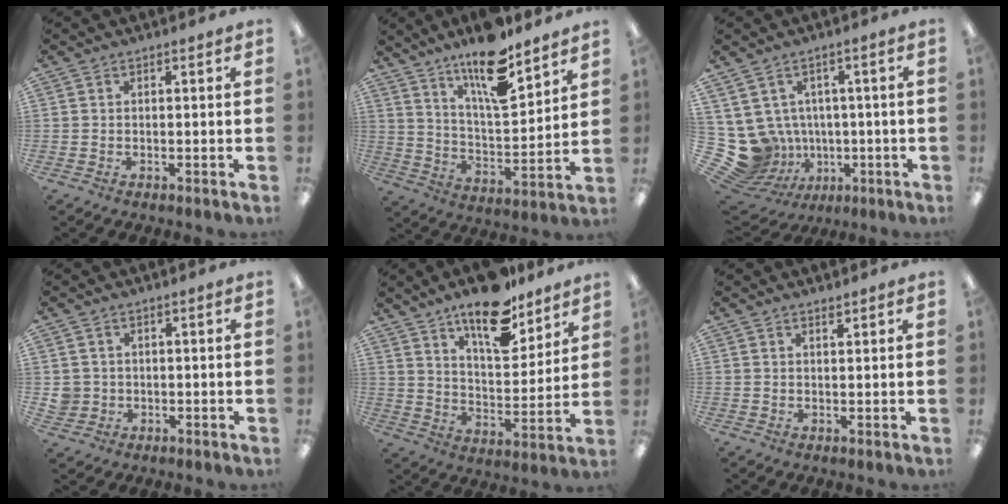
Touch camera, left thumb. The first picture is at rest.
{"total": 15.6, "force": [11.7, 4.2, 9.3], "torque": [-0.162, -0.070, 0.197]}
{"total": 10.9, "force": [-1.0, 10.2, 3.5], "torque": [-0.118, -0.014, -0.006]}
{"total": 3.0, "force": [0.2, 3.0, 0.3], "torque": [-0.012, 0.005, 0.003]}
{"total": 16.3, "force": [12.6, 5.9, 8.3], "torque": [-0.127, -0.079, 0.217]}
{"total": 1.4, "force": [1.3, 0.3, 0.5], "torque": [-0.011, -0.002, 0.024]}